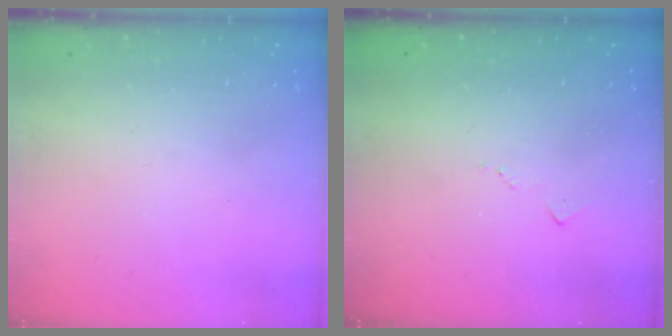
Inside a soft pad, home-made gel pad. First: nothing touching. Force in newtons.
{"total": 5.6, "press": 5.5, "slide": 0.8}